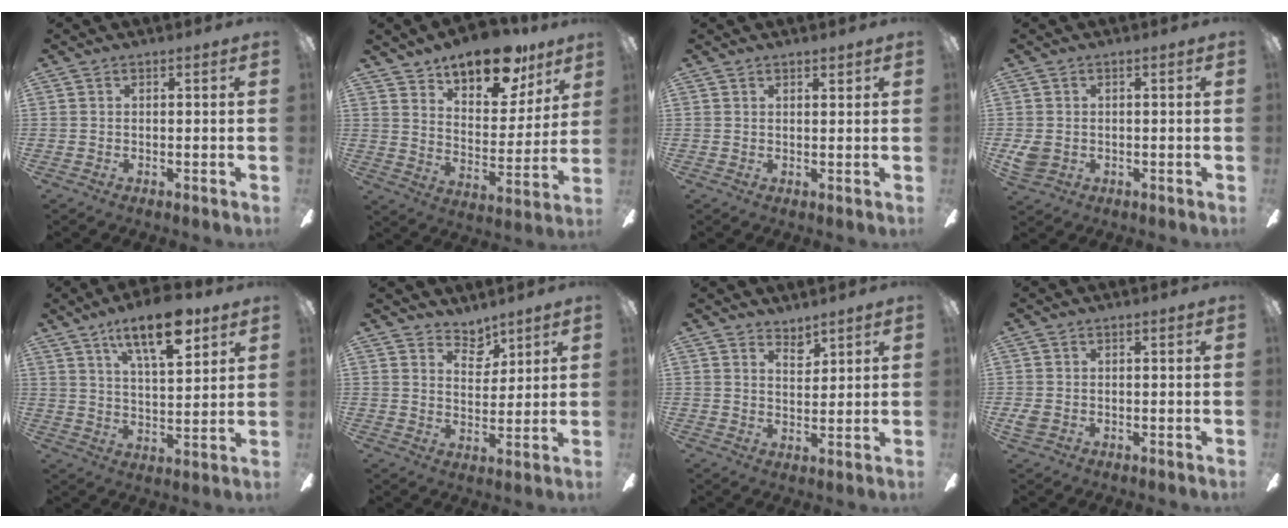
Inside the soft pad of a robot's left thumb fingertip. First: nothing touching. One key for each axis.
{"total": 16.1, "fx": 12.5, "fy": 6.1, "fz": 8.1, "tx": -0.122, "ty": -0.071, "tz": 0.215}
{"total": 1.4, "fx": 1.3, "fy": 0.3, "fz": 0.5, "tx": -0.003, "ty": -0.005, "tz": 0.022}
{"total": 3.3, "fx": -0.2, "fy": 2.6, "fz": 1.9, "tx": -0.040, "ty": 0.005, "tz": -0.003}
{"total": 14.5, "fx": 9.2, "fy": 5.1, "fz": 10.1, "tx": -0.161, "ty": -0.036, "tz": 0.153}
{"total": 5.5, "fx": 4.6, "fy": 2.6, "fz": 1.4, "tx": -0.018, "ty": -0.026, "tz": 0.083}
{"total": 4.0, "fx": 3.6, "fy": 1.4, "fz": 1.0, "tx": -0.004, "ty": -0.023, "tz": 0.062}
{"total": 2.0, "fx": -0.5, "fy": 1.4, "fz": 1.2, "tx": -0.029, "ty": 0.001, "tz": -0.011}